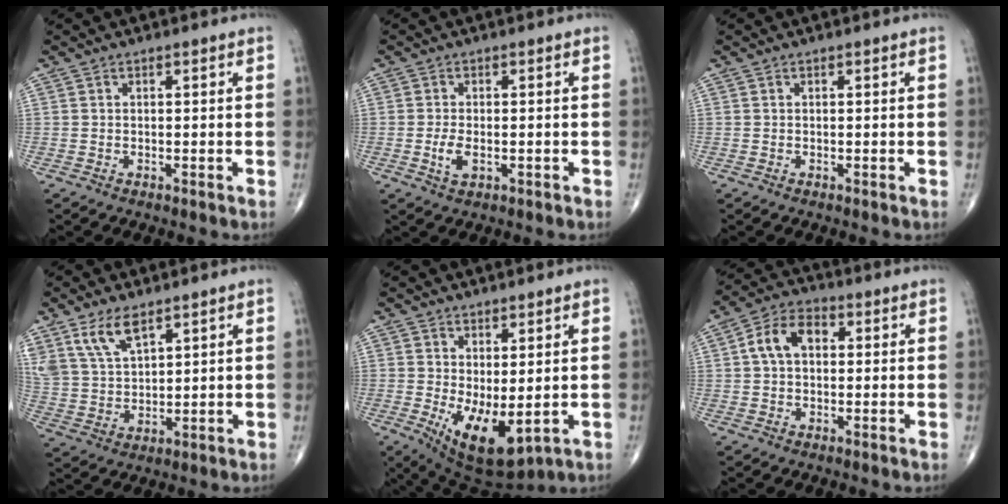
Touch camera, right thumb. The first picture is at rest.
{"total": 3.4, "force": [-0.8, 1.7, 2.8], "torque": [-0.060, -0.004, -0.014]}
{"total": 0.0}
{"total": 8.6, "force": [5.7, 3.7, 5.3], "torque": [-0.098, -0.019, 0.122]}
{"total": 10.5, "force": [-1.3, 4.6, 9.3], "torque": [-0.147, -0.020, 0.002]}
{"total": 7.7, "force": [1.1, 5.0, 5.6], "torque": [-0.099, 0.024, 0.013]}